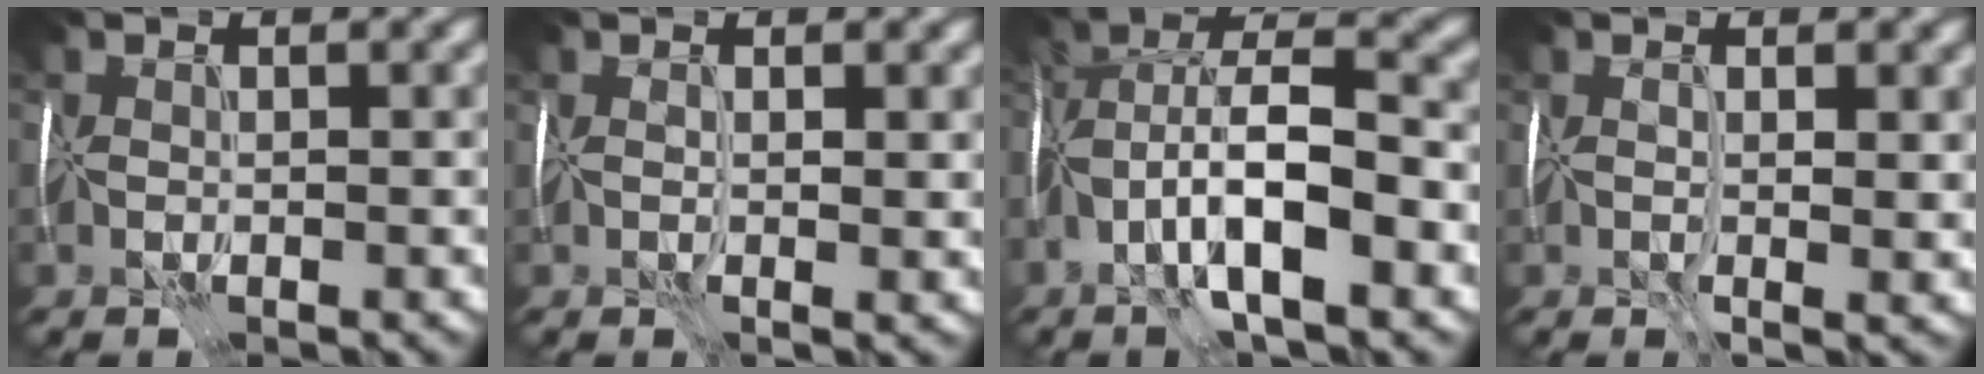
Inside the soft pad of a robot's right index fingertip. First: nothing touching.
{"total": 1.9, "force": [0.4, 0.7, 1.8], "torque": [-0.026, -0.007, 0.010]}
{"total": 9.6, "force": [-3.9, 3.3, 8.2], "torque": [-0.151, 0.012, -0.075]}
{"total": 3.2, "force": [0.3, 1.2, 2.9], "torque": [-0.042, -0.008, 0.009]}